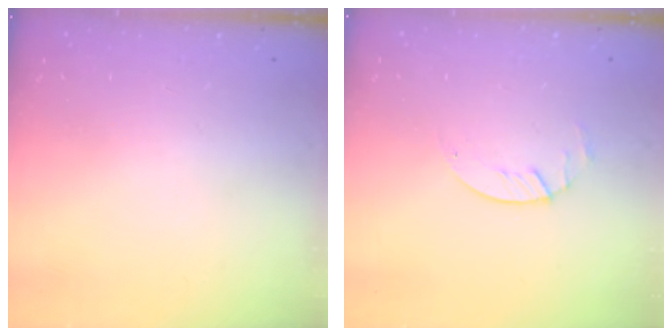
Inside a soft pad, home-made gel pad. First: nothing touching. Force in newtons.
{"total": 1.7, "press": 1.6, "slide": 0.2}